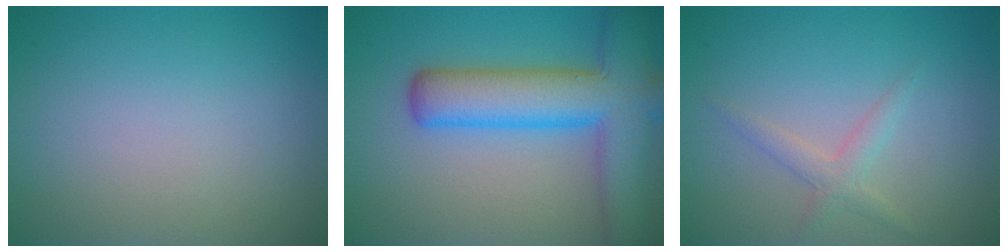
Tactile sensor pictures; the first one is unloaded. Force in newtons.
{"total": 9.3, "press": 9.3, "slide": 0.5}
{"total": 1.7, "press": 1.7, "slide": 0.1}